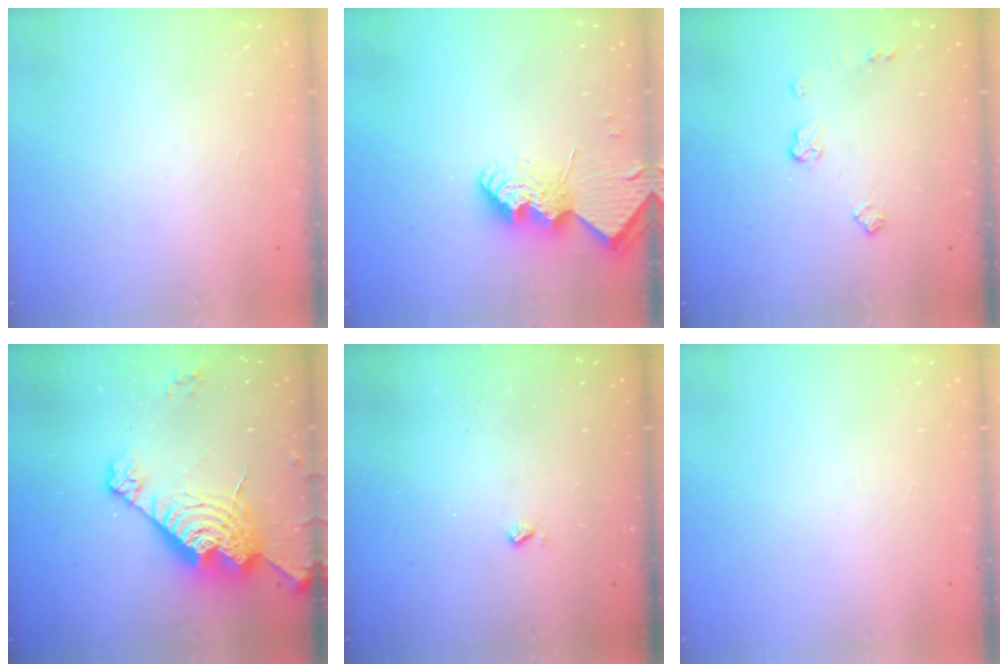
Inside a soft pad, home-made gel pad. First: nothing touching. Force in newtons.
{"total": 11.6, "press": 11.6, "slide": 0.9}
{"total": 6.0, "press": 6.0, "slide": 0.5}
{"total": 19.6, "press": 19.5, "slide": 1.8}
{"total": 2.7, "press": 2.7, "slide": 0.4}
{"total": 0.0}